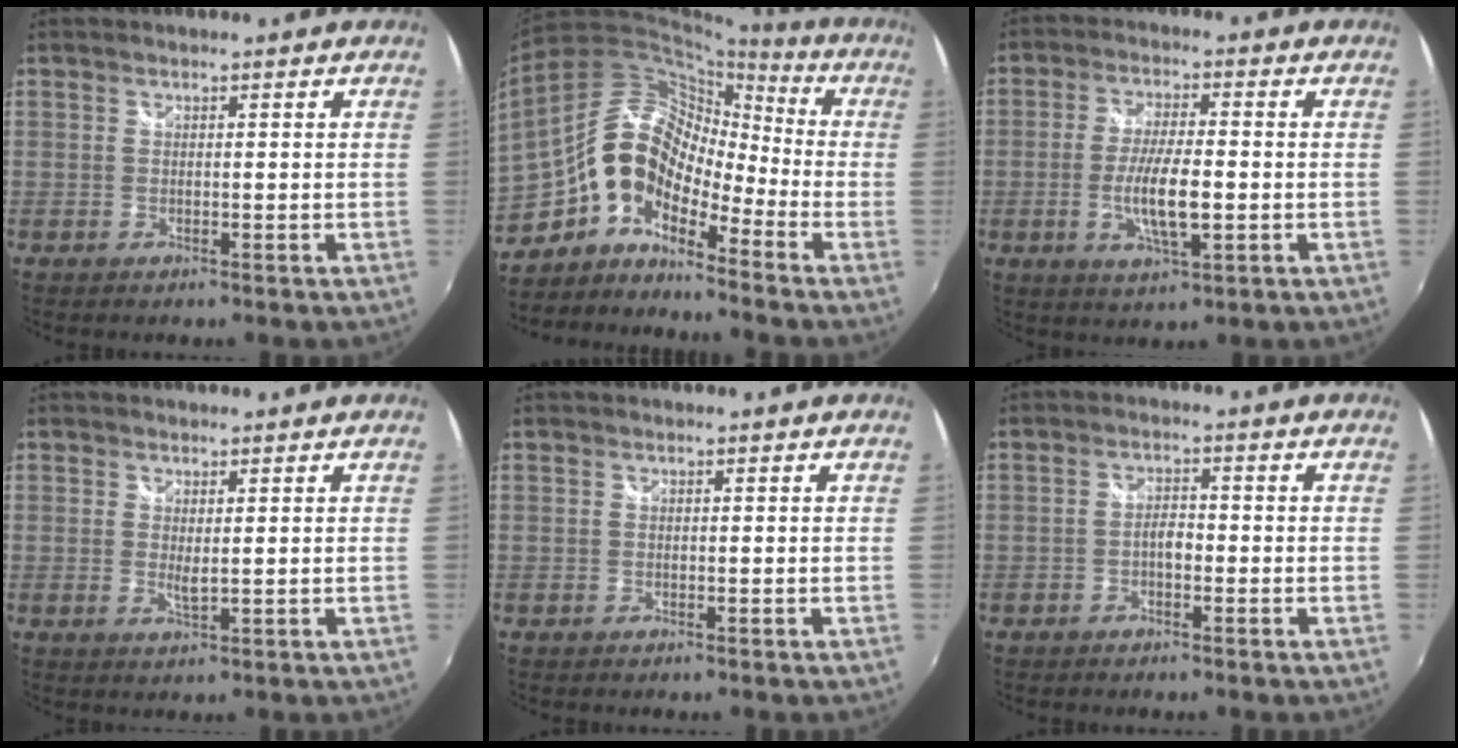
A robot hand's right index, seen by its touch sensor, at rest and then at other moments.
{"total": 13.1, "force": [-7.2, 7.3, 8.1], "torque": [-0.133, 0.022, -0.154]}
{"total": 8.7, "force": [-1.9, 2.2, 8.2], "torque": [-0.156, -0.010, -0.031]}
{"total": 2.0, "force": [0.5, 0.6, 1.8], "torque": [-0.032, -0.006, 0.007]}
{"total": 0.0}
{"total": 2.4, "force": [-1.0, 1.2, 1.8], "torque": [-0.034, 0.005, -0.020]}